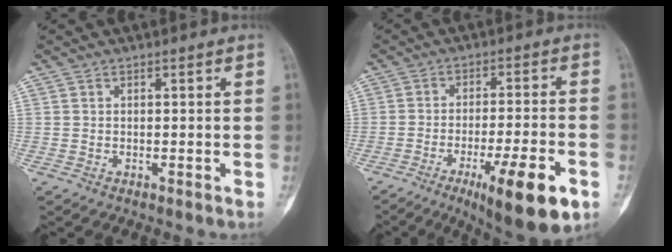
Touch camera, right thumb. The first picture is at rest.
{"total": 14.6, "force": [-6.7, 2.8, 12.7], "torque": [-0.191, 0.012, -0.093]}